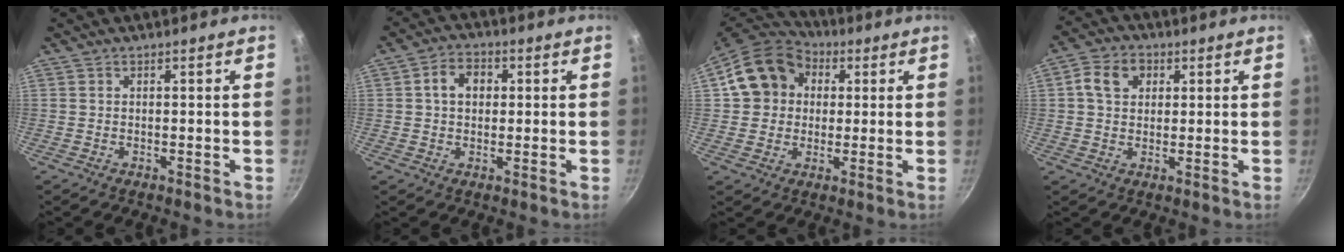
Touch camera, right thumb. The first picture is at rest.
{"total": 5.9, "force": [1.0, 4.5, 3.6], "torque": [-0.039, 0.012, 0.009]}
{"total": 14.1, "force": [3.1, 12.0, 6.6], "torque": [-0.089, 0.023, 0.041]}
{"total": 6.9, "force": [1.9, 5.5, 3.8], "torque": [-0.049, 0.009, 0.023]}